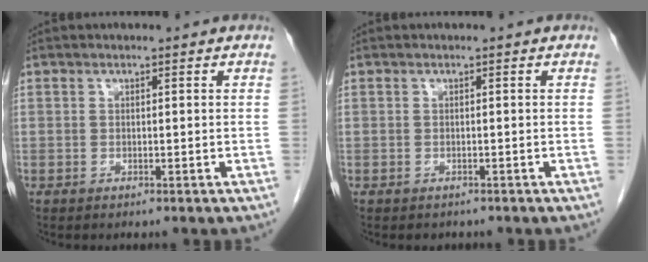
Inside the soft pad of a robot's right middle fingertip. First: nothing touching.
{"total": 1.2, "force": [-1.0, 0.6, 0.1], "torque": [-0.008, -0.001, -0.014]}